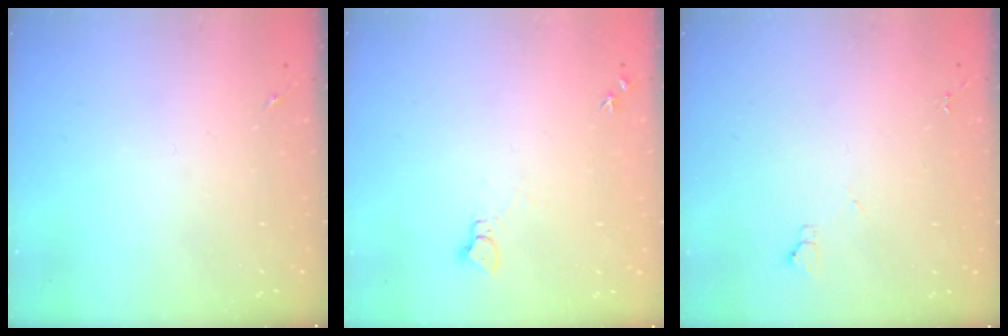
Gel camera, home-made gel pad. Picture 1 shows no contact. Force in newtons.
{"total": 3.8, "press": 3.8, "slide": 0.4}
{"total": 4.9, "press": 4.8, "slide": 0.7}